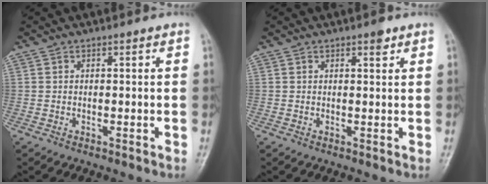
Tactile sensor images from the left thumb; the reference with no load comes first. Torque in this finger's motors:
{"motor_torque": [0.80, 0.48, 0.54, 0.02, 0.04]}